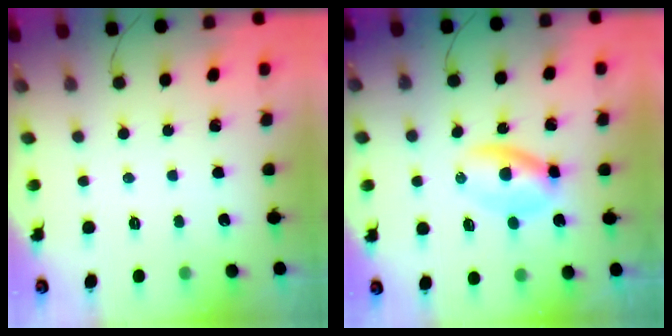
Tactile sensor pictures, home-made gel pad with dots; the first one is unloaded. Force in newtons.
{"total": 3.7, "press": 3.6, "slide": 1.0}